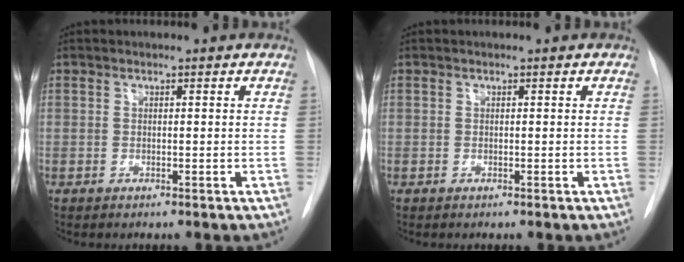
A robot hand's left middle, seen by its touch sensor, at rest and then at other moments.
{"total": 0.0}